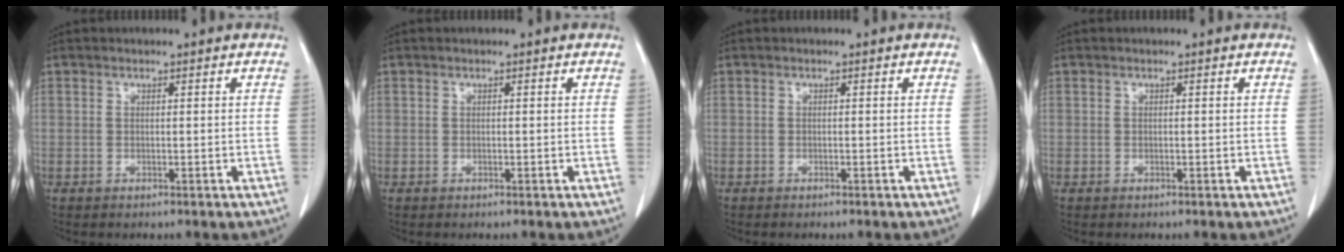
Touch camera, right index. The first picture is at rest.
{"total": 0.0}
{"total": 0.6, "force": [-0.5, 0.0, 0.3], "torque": [-0.006, -0.002, -0.008]}
{"total": 0.0}